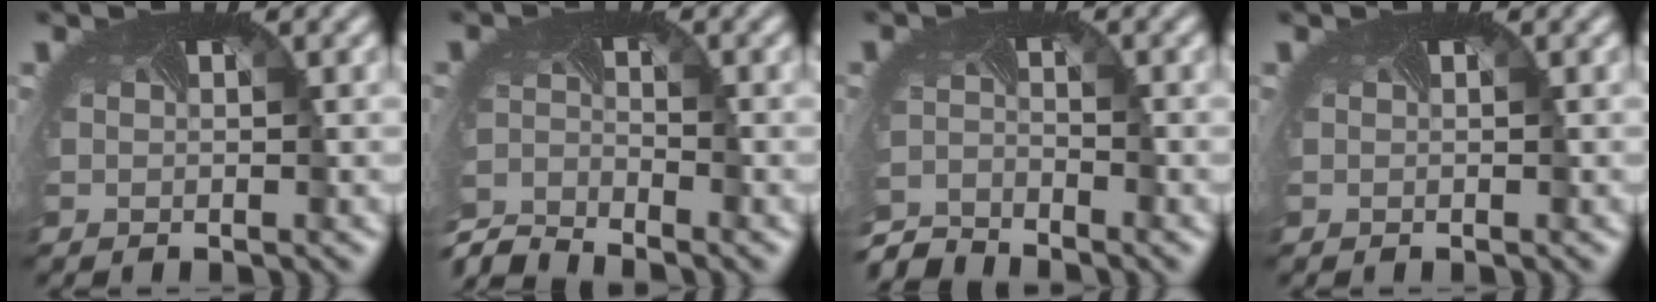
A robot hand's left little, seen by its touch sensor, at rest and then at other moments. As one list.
[{"total": 5.0, "force": [-5.0, 0.4, 0.5], "torque": [-0.025, -0.022, -0.102]}, {"total": 4.2, "force": [-4.2, 0.1, -0.3], "torque": [-0.008, -0.020, -0.085]}, {"total": 0.0}]